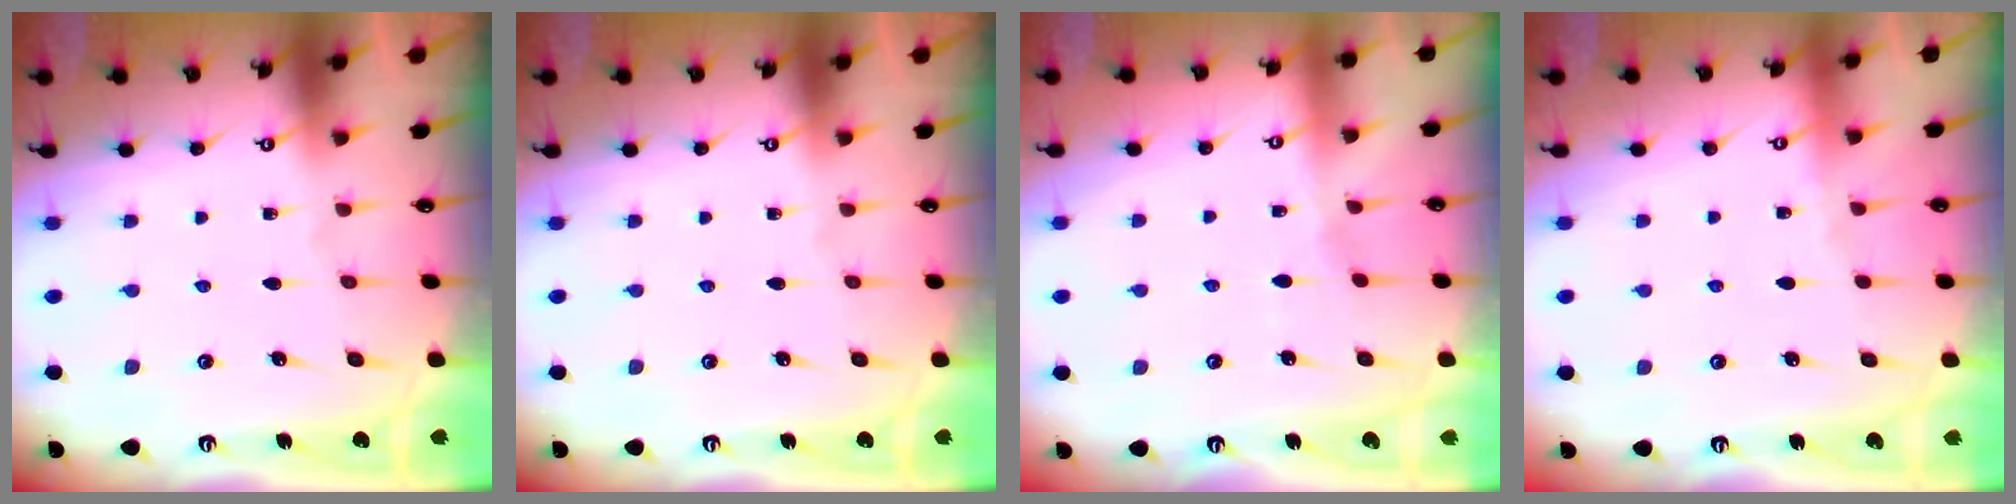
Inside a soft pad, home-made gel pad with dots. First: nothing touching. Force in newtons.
{"total": 0.0}
{"total": 2.5, "press": 2.5, "slide": 0.4}
{"total": 0.7, "press": 0.6, "slide": 0.3}